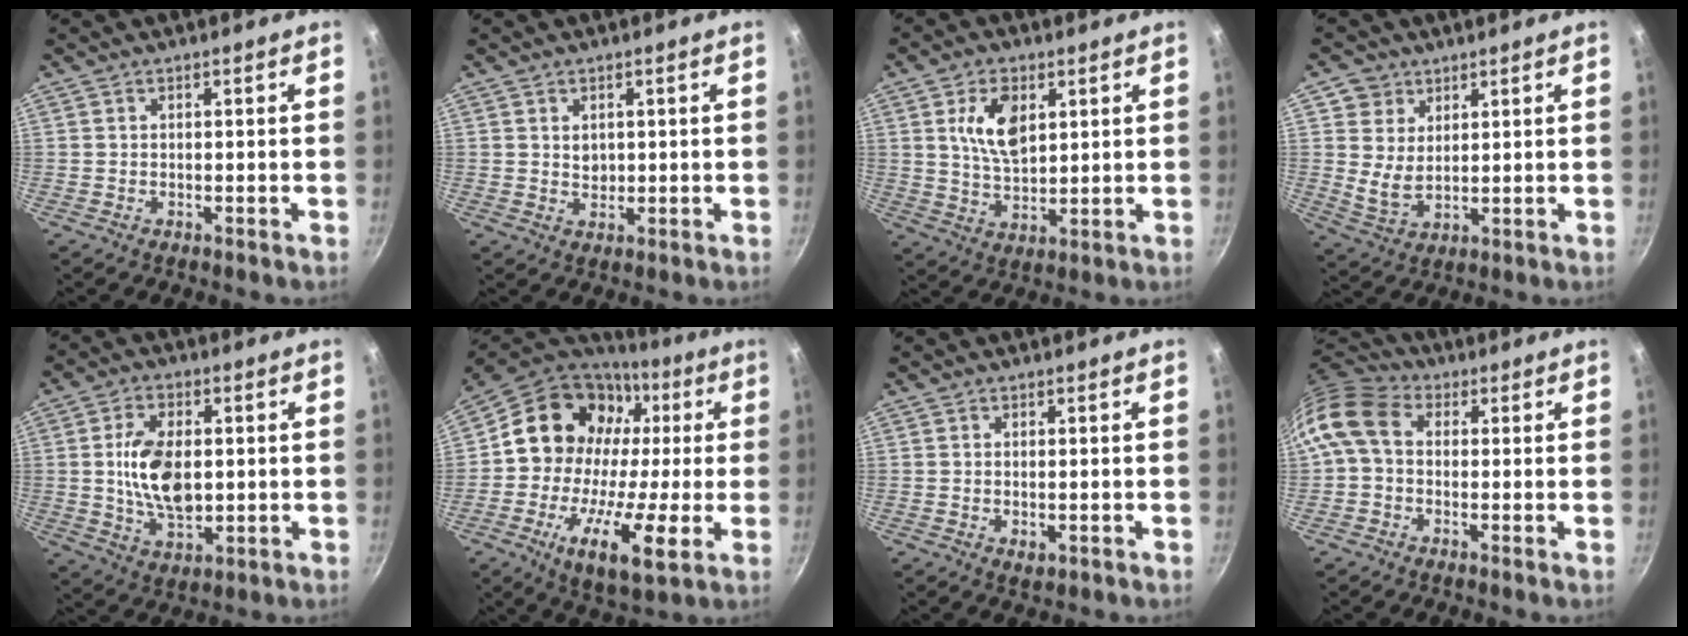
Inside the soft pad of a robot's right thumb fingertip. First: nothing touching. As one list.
[{"total": 2.5, "force": [0.7, 1.9, 1.4], "torque": [-0.017, -0.006, 0.013]}, {"total": 9.3, "force": [3.1, 5.3, 6.9], "torque": [-0.112, -0.018, 0.061]}, {"total": 6.3, "force": [2.9, 5.2, 2.2], "torque": [-0.018, -0.017, 0.059]}, {"total": 12.0, "force": [0.6, 7.0, 9.7], "torque": [-0.161, -0.003, 0.014]}, {"total": 23.4, "force": [-0.4, 16.1, 17.0], "torque": [-0.259, 0.030, -0.014]}, {"total": 1.8, "force": [-0.2, 1.0, 1.5], "torque": [-0.024, -0.005, -0.002]}, {"total": 10.1, "force": [0.9, 7.7, 6.6], "torque": [-0.124, 0.024, -0.004]}]